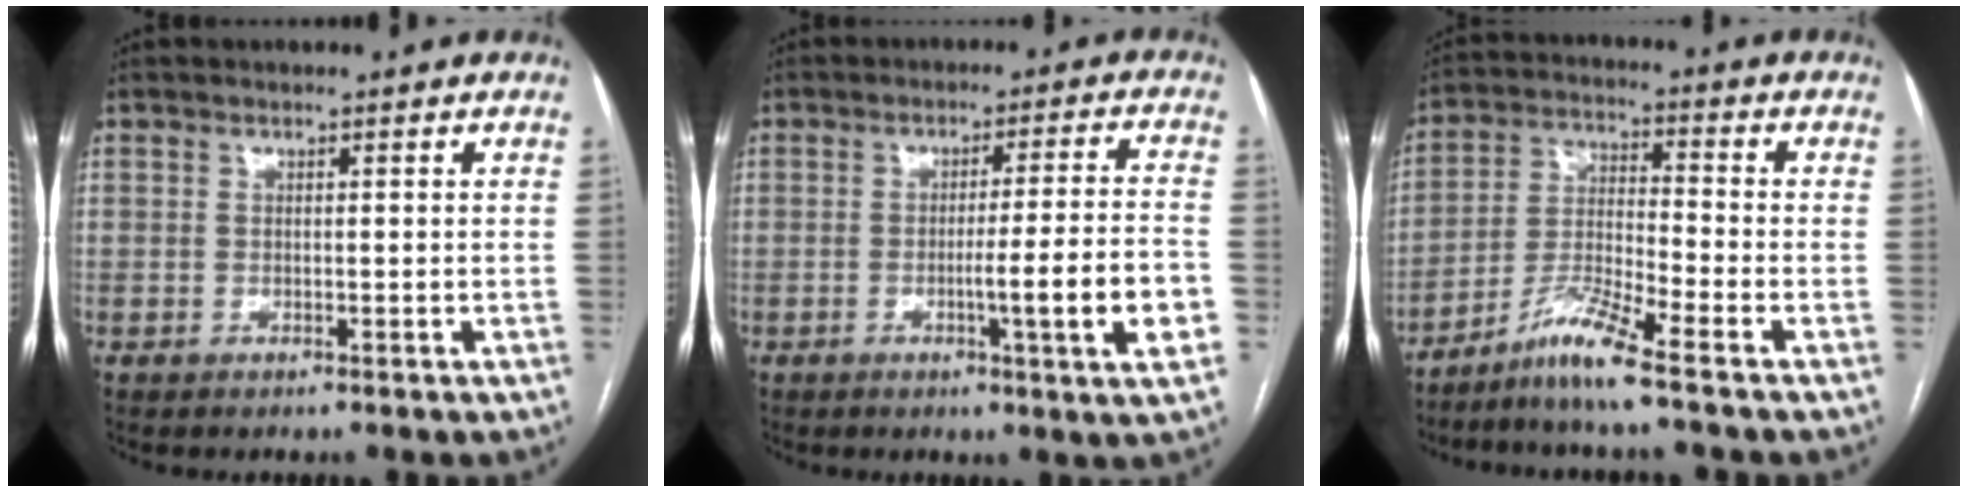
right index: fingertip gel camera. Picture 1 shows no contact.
{"total": 10.0, "force": [-3.0, -1.0, 9.5], "torque": [-0.136, -0.010, -0.045]}
{"total": 7.7, "force": [-6.0, -0.9, 4.7], "torque": [-0.101, -0.019, -0.121]}